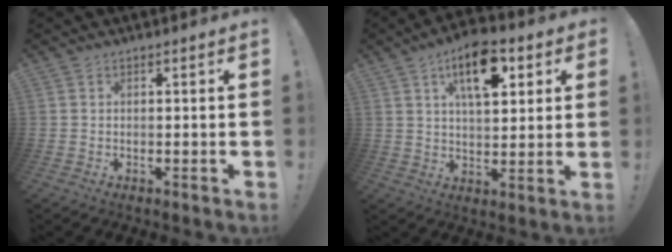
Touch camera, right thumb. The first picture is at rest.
{"total": 14.1, "force": [6.1, 7.0, 10.6], "torque": [-0.150, -0.013, 0.103]}